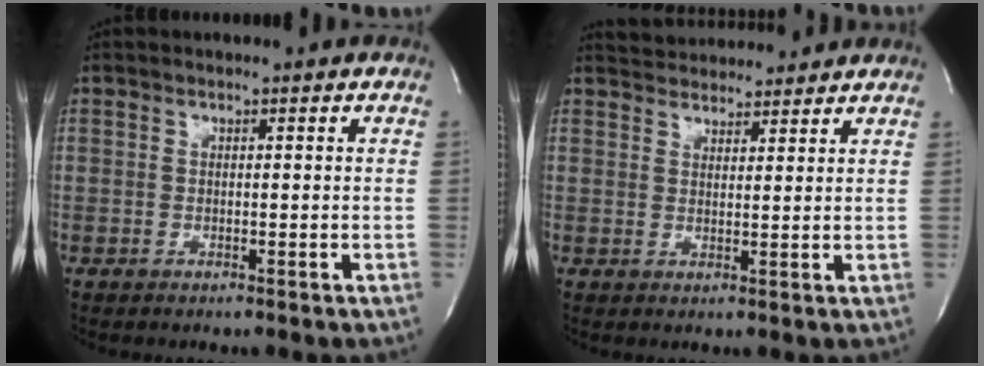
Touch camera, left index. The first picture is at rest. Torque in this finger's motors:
{"motor_torque": [-0.42, -0.43, 0.06, 0.03]}